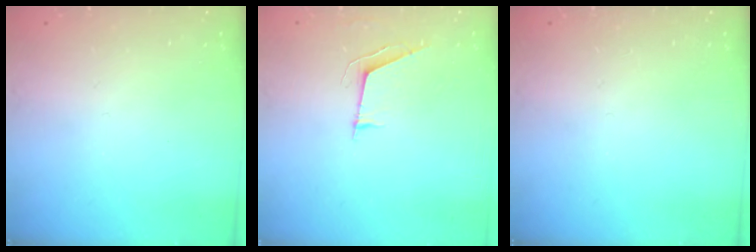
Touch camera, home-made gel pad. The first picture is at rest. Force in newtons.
{"total": 5.4, "press": 4.9, "slide": 2.4}
{"total": 0.0}